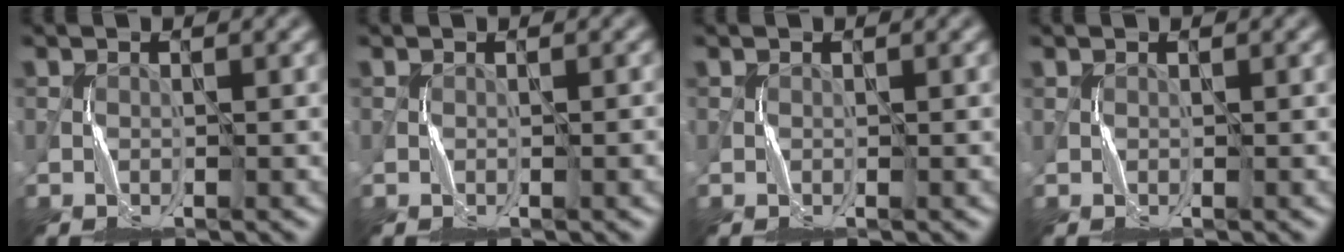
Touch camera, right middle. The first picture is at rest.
{"total": 0.6, "force": [-0.1, 0.0, 0.6], "torque": [-0.009, 0.000, -0.002]}
{"total": 0.0}
{"total": 0.0}